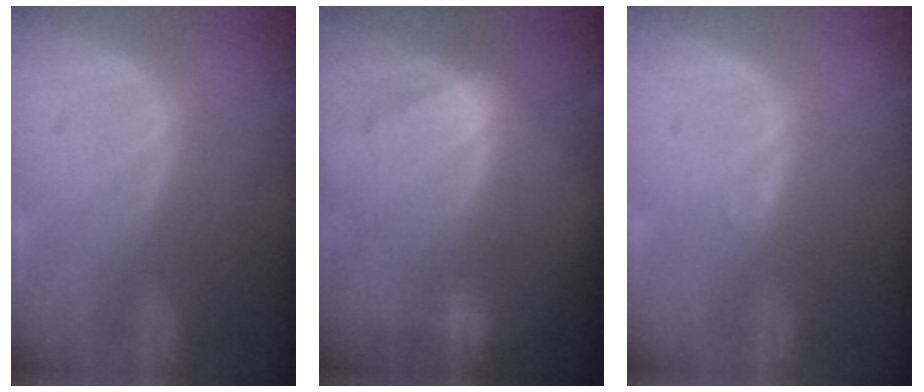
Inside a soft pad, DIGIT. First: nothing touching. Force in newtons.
{"total": 9.2, "press": 8.1, "slide": 4.5}
{"total": 0.6, "press": 0.5, "slide": 0.4}